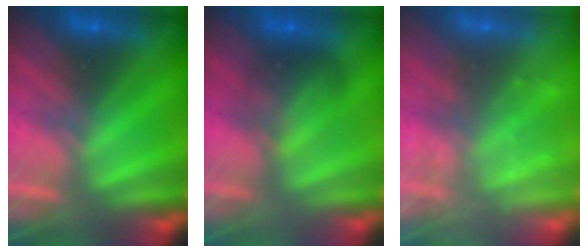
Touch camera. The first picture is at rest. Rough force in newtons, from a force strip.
{"total": 2.0}
{"total": 2.4}